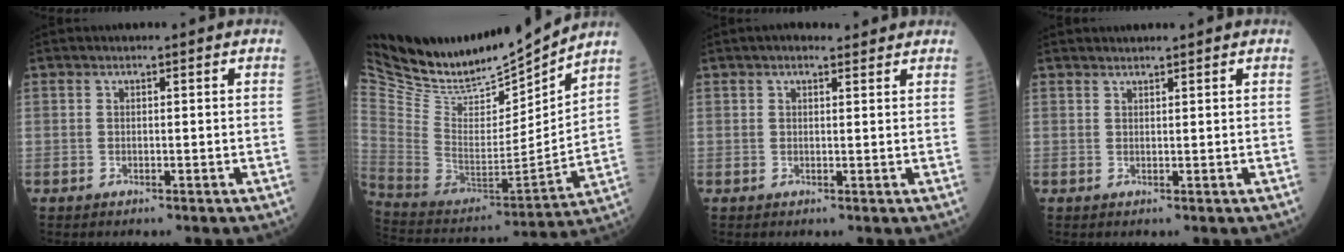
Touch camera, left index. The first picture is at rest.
{"total": 22.3, "force": [20.7, 4.5, 6.9], "torque": [-0.156, -0.044, 0.364]}
{"total": 3.0, "force": [2.4, 1.1, 1.5], "torque": [-0.019, 0.022, 0.031]}
{"total": 1.4, "force": [1.3, 0.1, 0.2], "torque": [-0.005, 0.012, 0.025]}